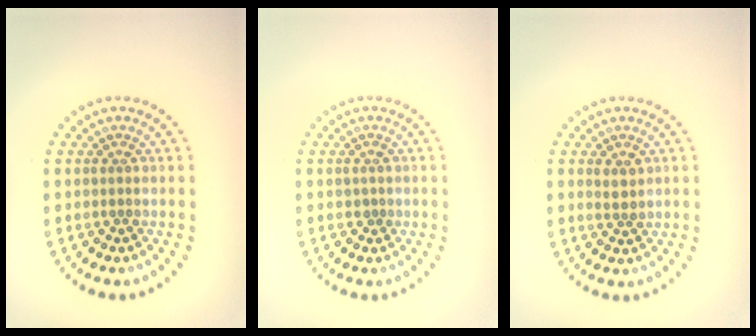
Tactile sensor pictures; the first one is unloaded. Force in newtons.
{"total": 0.6, "press": 0.6, "slide": 0.3}
{"total": 1.3, "press": 1.1, "slide": 0.6}